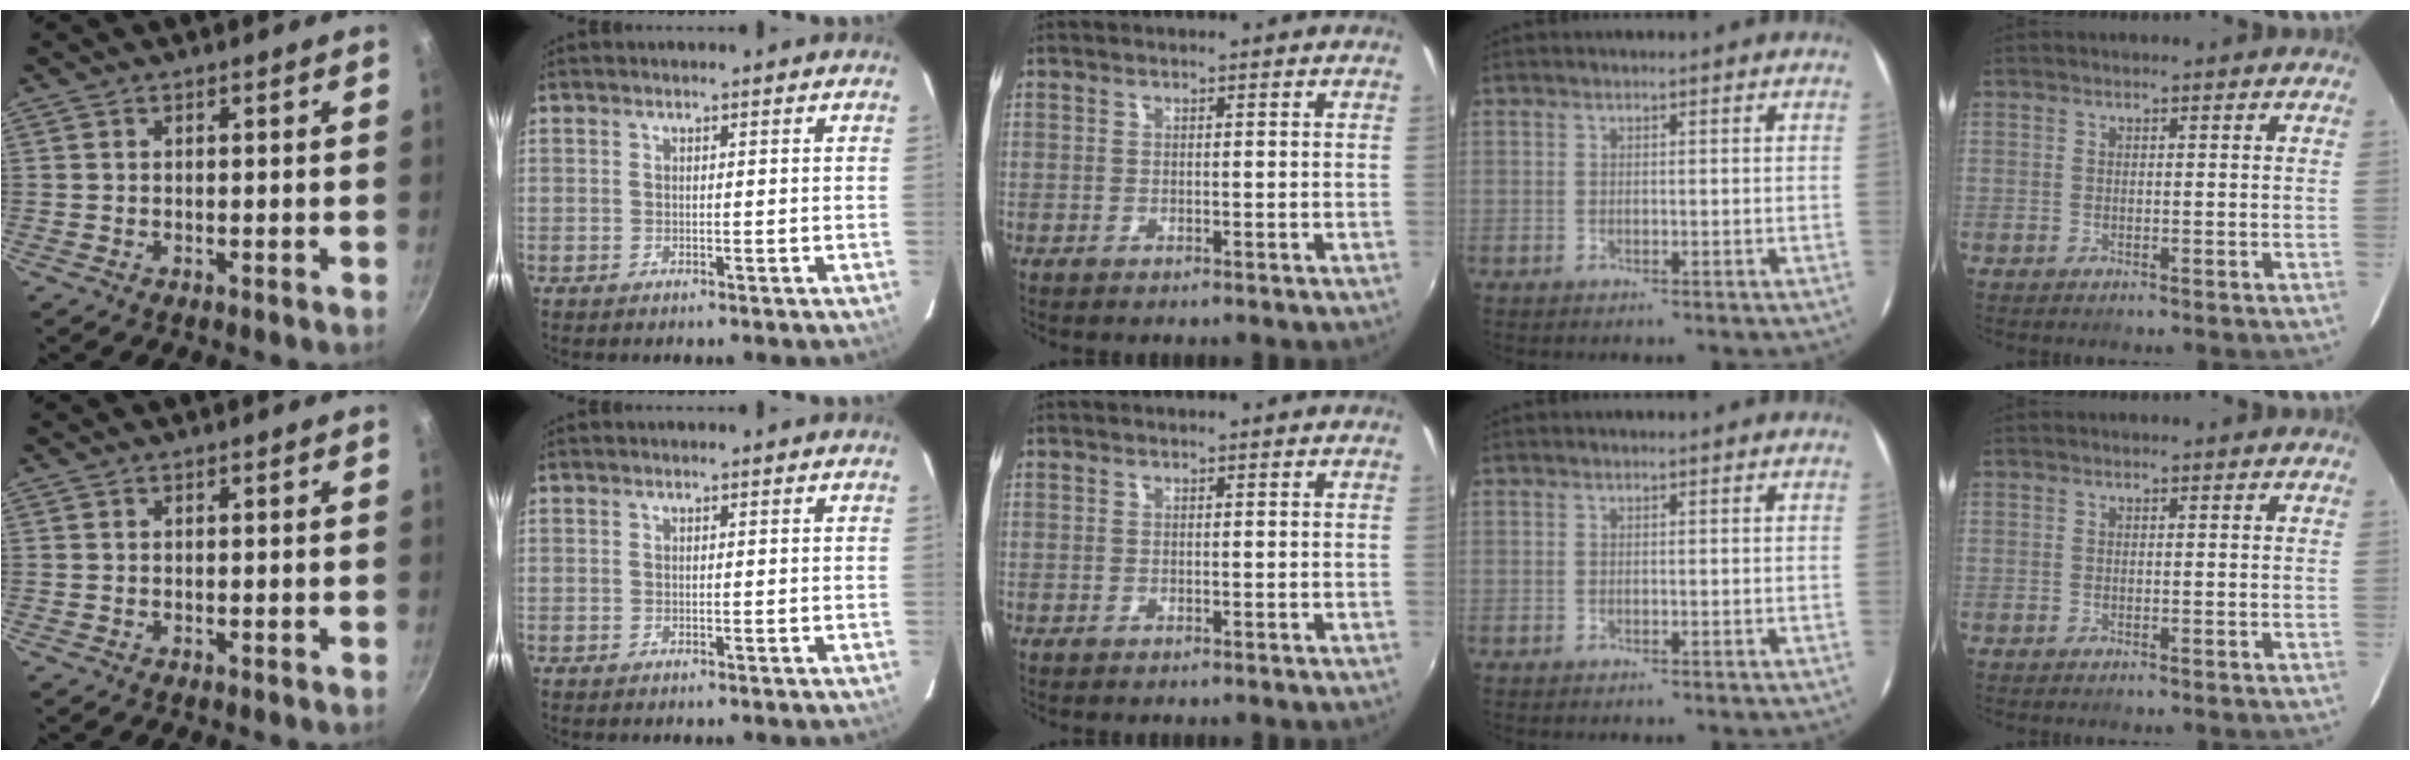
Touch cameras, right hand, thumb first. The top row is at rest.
{}